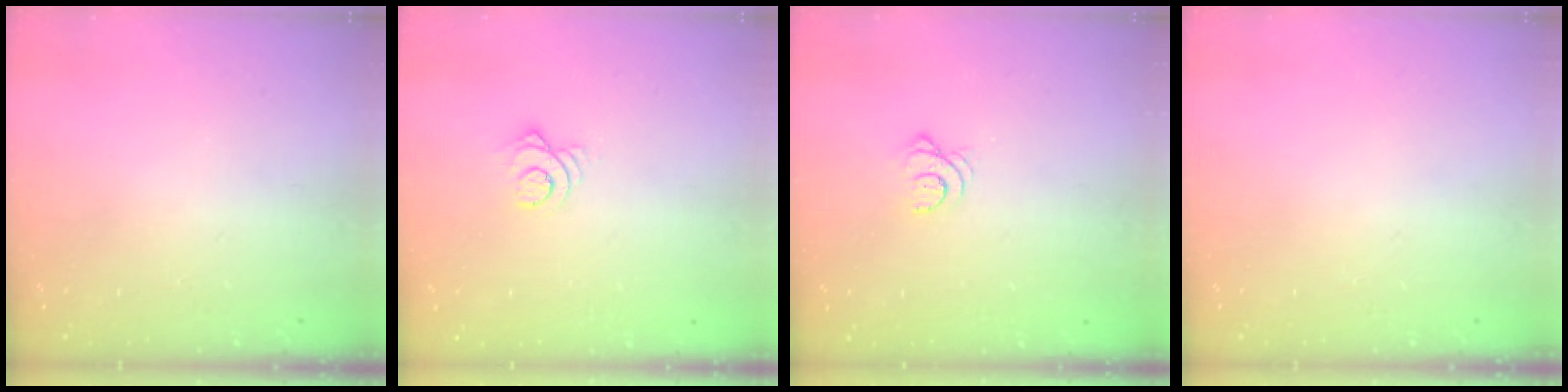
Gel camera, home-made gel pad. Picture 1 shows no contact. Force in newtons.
{"total": 2.9, "press": 2.9, "slide": 0.1}
{"total": 3.2, "press": 3.2, "slide": 0.3}
{"total": 0.0}